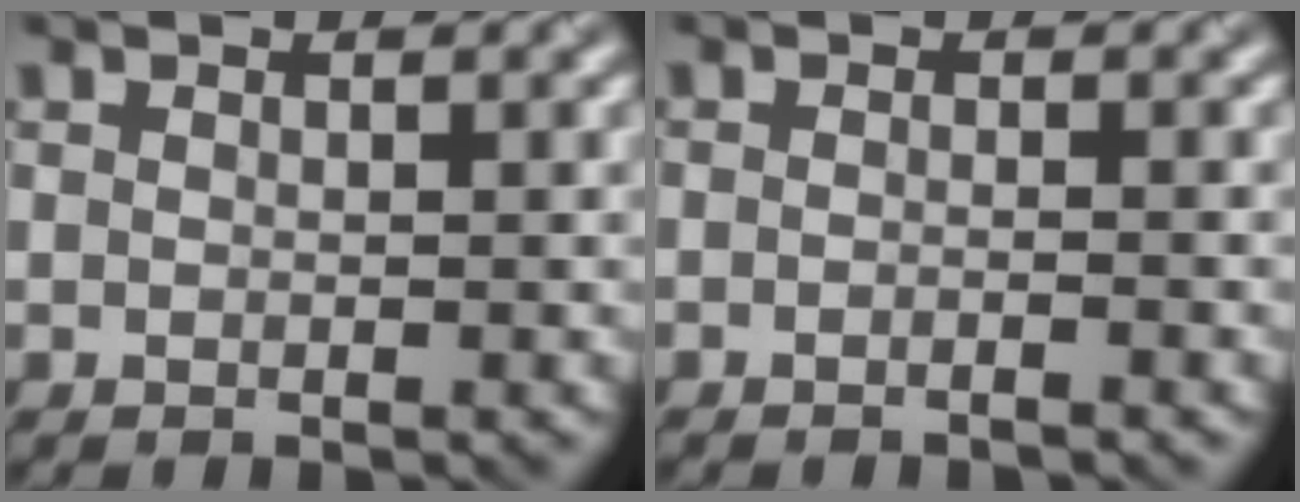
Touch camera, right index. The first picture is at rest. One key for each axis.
{"total": 1.2, "fx": -1.1, "fy": 0.0, "fz": 0.2, "tx": 0.001, "ty": -0.002, "tz": -0.023}